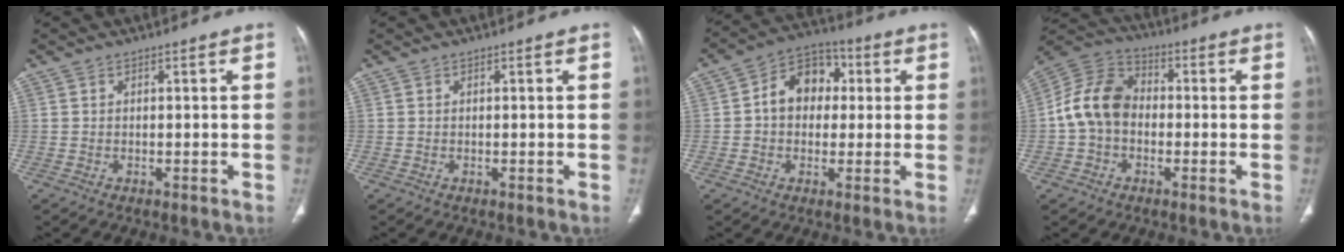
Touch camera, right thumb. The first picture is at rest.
{"total": 0.0}
{"total": 10.7, "force": [1.3, 8.3, 6.7], "torque": [-0.074, 0.023, 0.010]}
{"total": 11.4, "force": [-1.0, 8.7, 7.2], "torque": [-0.127, 0.035, -0.034]}